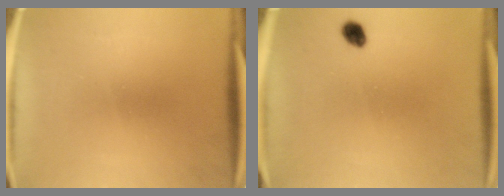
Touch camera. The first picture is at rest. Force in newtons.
{"total": 2.0}